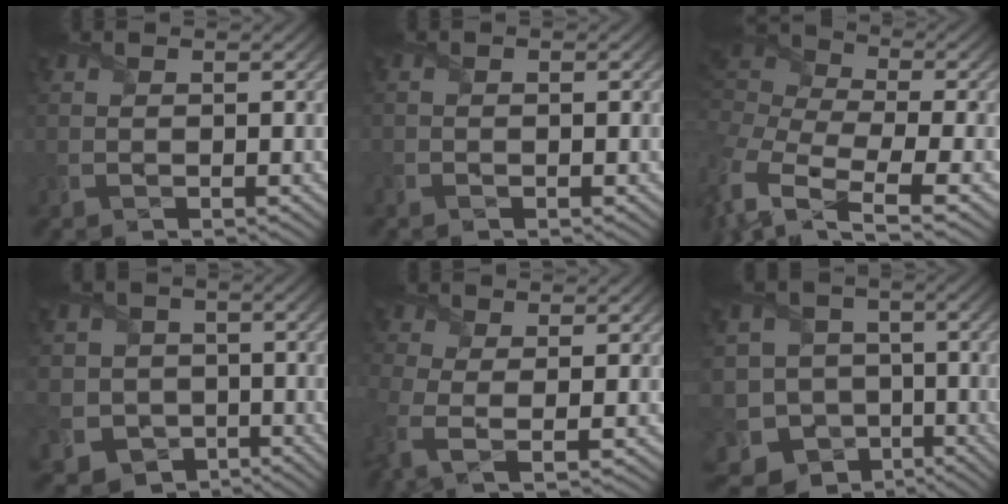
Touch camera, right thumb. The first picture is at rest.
{"total": 0.6, "force": [-0.5, 0.2, 0.2], "torque": [-0.001, -0.001, -0.009]}
{"total": 11.2, "force": [-1.7, 6.2, 9.2], "torque": [-0.254, 0.000, -0.011]}
{"total": 7.6, "force": [-1.9, 7.2, 1.5], "torque": [-0.059, -0.005, -0.063]}
{"total": 5.3, "force": [-0.6, 2.5, 4.6], "torque": [-0.131, -0.008, -0.014]}
{"total": 12.5, "force": [-6.5, 10.2, 3.2], "torque": [-0.115, -0.019, -0.116]}